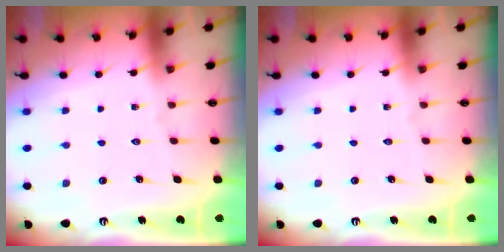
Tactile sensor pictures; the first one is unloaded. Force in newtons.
{"total": 0.0}